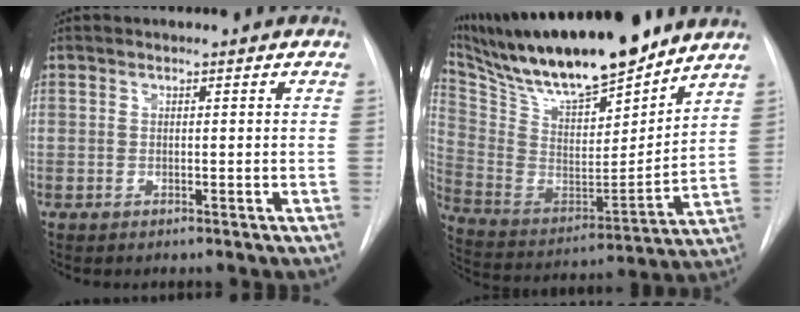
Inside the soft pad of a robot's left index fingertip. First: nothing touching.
{"total": 23.5, "force": [19.4, 4.3, 12.5], "torque": [-0.239, -0.012, 0.332]}